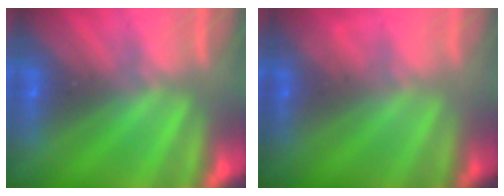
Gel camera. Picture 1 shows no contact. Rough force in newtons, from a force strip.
{"total": 1.7}